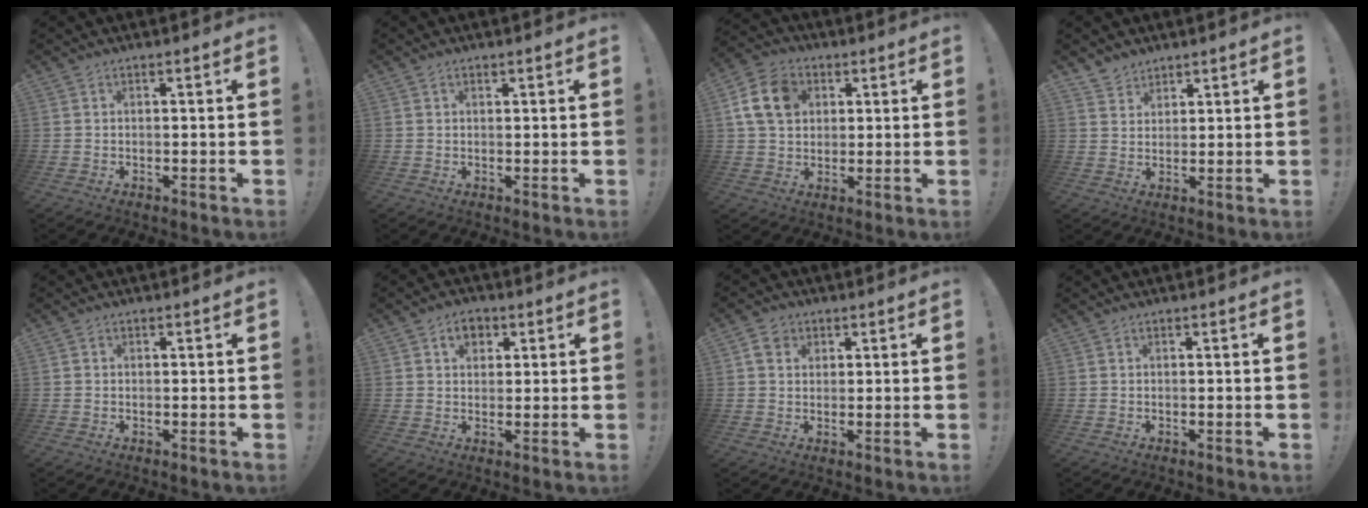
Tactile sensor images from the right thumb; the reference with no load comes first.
{"total": 0.8, "force": [0.6, 0.5, 0.2], "torque": [-0.001, -0.001, 0.011]}
{"total": 13.2, "force": [4.1, 10.2, 7.2], "torque": [-0.126, 0.001, 0.087]}
{"total": 4.4, "force": [3.7, 2.4, 0.1], "torque": [-0.004, -0.026, 0.071]}
{"total": 0.6, "force": [0.0, 0.6, 0.0], "torque": [-0.003, 0.003, 0.002]}
{"total": 5.6, "force": [2.4, 4.2, 2.8], "torque": [-0.033, -0.002, 0.042]}
{"total": 5.5, "force": [2.3, 4.4, 2.3], "torque": [-0.036, -0.001, 0.044]}
{"total": 0.0}